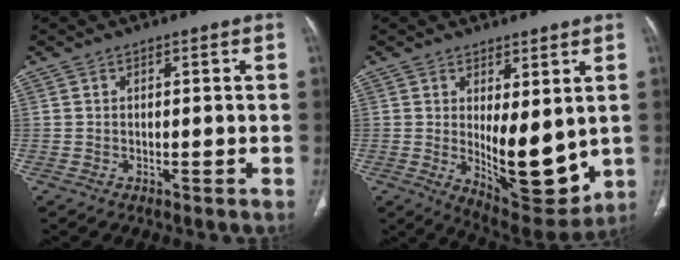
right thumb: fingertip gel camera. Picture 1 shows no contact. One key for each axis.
{"total": 14.1, "fx": 0.5, "fy": 6.0, "fz": 12.8, "tx": -0.161, "ty": -0.041, "tz": 0.032}